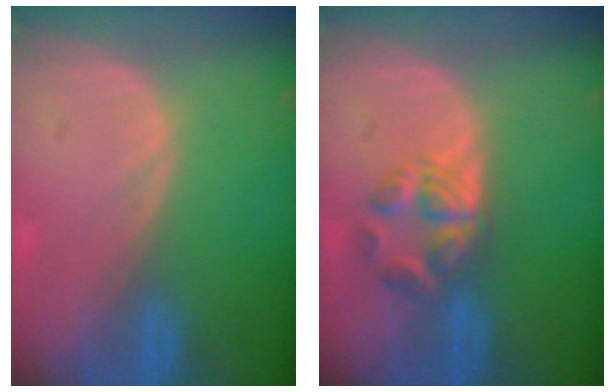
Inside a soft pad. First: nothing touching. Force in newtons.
{"total": 5.8, "press": 4.9, "slide": 3.0}